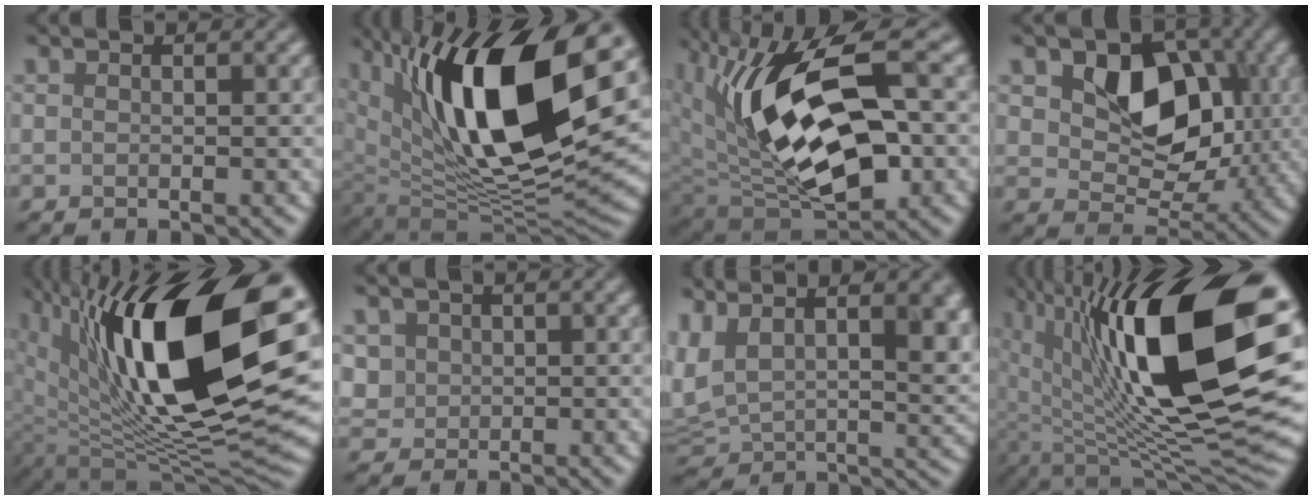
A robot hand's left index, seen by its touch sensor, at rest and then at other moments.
{"total": 16.2, "force": [5.3, 6.8, 13.8], "torque": [-0.219, -0.009, 0.086]}
{"total": 14.5, "force": [1.6, 7.3, 12.4], "torque": [-0.229, -0.005, 0.029]}
{"total": 7.5, "force": [1.1, 5.6, 4.8], "torque": [-0.074, -0.013, 0.018]}
{"total": 18.1, "force": [5.7, 8.4, 14.9], "torque": [-0.244, 0.003, 0.104]}
{"total": 2.1, "force": [0.2, 2.0, 0.7], "torque": [-0.018, -0.003, 0.008]}
{"total": 11.7, "force": [4.6, 5.7, 9.1], "torque": [-0.184, -0.002, 0.093]}
{"total": 18.2, "force": [4.2, 7.8, 15.9], "torque": [-0.255, 0.001, 0.068]}